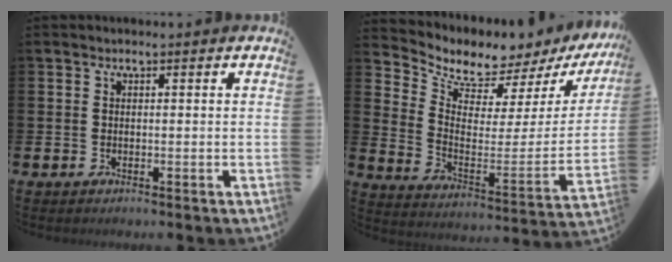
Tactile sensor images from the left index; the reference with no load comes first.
{"total": 6.0, "force": [5.7, 1.9, -0.1], "torque": [-0.032, -0.064, 0.092]}